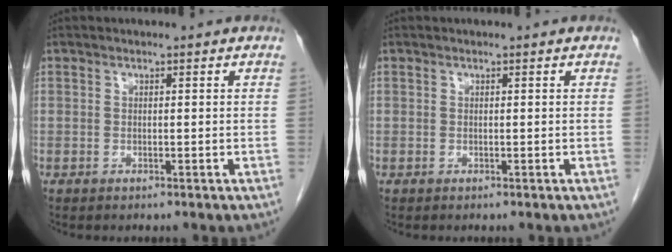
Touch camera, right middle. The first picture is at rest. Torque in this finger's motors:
{"motor_torque": [-0.01, 0.01, 0.00, 0.00]}